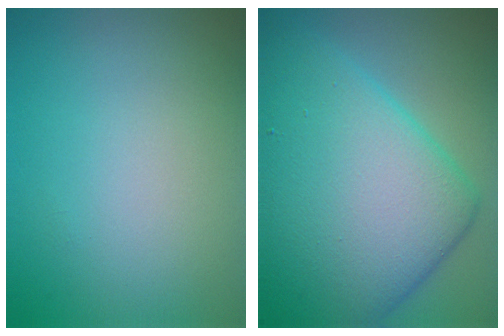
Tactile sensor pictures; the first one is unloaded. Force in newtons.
{"total": 14.1, "press": 14.1, "slide": 0.2}